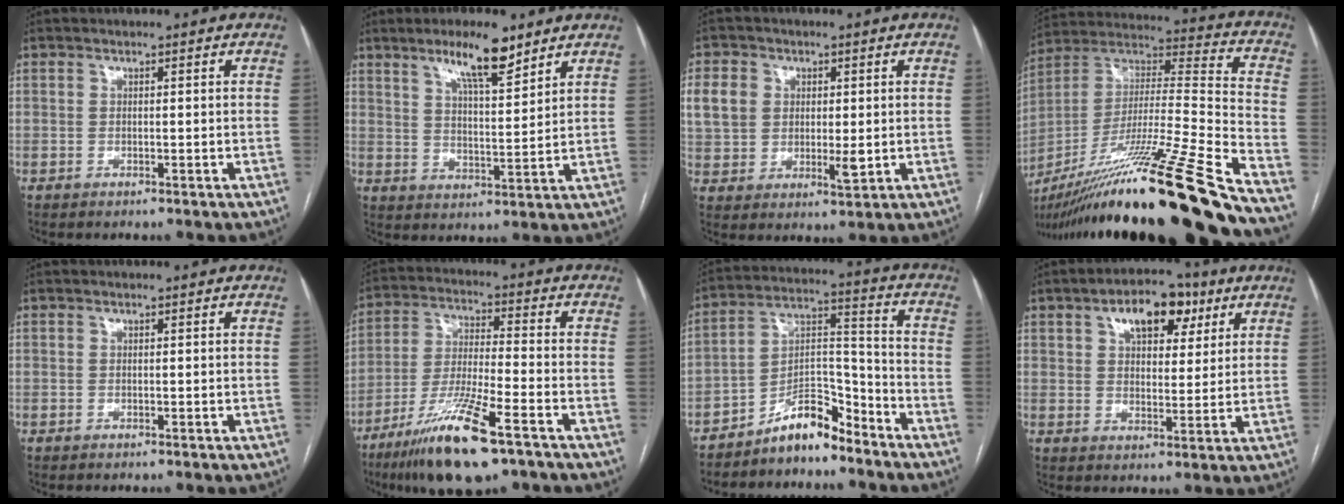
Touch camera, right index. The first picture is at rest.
{"total": 9.0, "force": [6.4, 1.5, 6.2], "torque": [-0.111, -0.003, 0.110]}
{"total": 8.8, "force": [1.7, 6.7, 5.5], "torque": [-0.103, 0.003, 0.037]}
{"total": 32.2, "force": [-23.6, -1.6, 21.9], "torque": [-0.321, -0.045, -0.408]}
{"total": 0.0}
{"total": 14.6, "force": [-9.0, 1.7, 11.4], "torque": [-0.228, -0.034, -0.162]}
{"total": 8.5, "force": [-7.1, 2.8, 3.8], "torque": [-0.062, 0.035, -0.129]}
{"total": 9.4, "force": [4.9, 4.8, 6.4], "torque": [-0.098, 0.018, 0.075]}